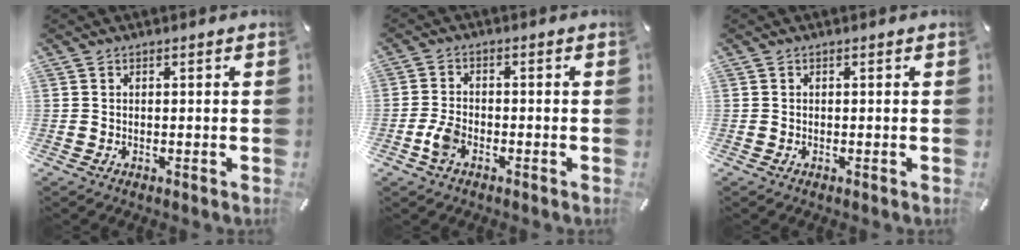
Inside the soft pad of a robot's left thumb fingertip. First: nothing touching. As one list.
[{"total": 4.3, "force": [-2.2, 2.4, 2.9], "torque": [-0.074, 0.002, -0.044]}, {"total": 0.0}]